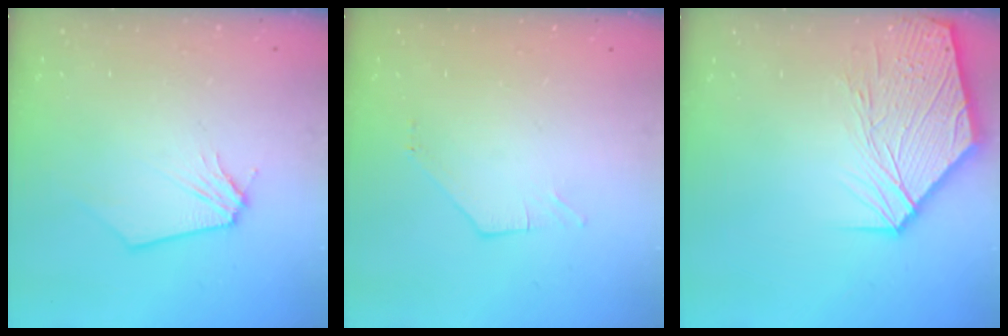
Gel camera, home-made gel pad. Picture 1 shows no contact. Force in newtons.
{"total": 1.5, "press": 1.5, "slide": 0.3}
{"total": 11.1, "press": 10.9, "slide": 1.8}